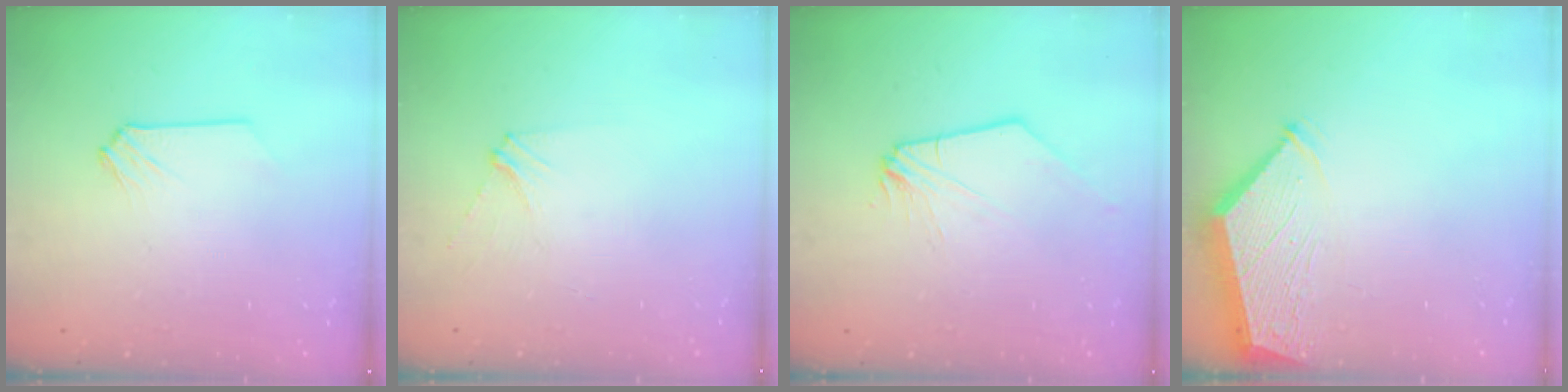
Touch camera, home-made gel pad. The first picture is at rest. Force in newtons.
{"total": 3.6, "press": 3.5, "slide": 0.5}
{"total": 0.0}
{"total": 2.9, "press": 2.9, "slide": 0.4}